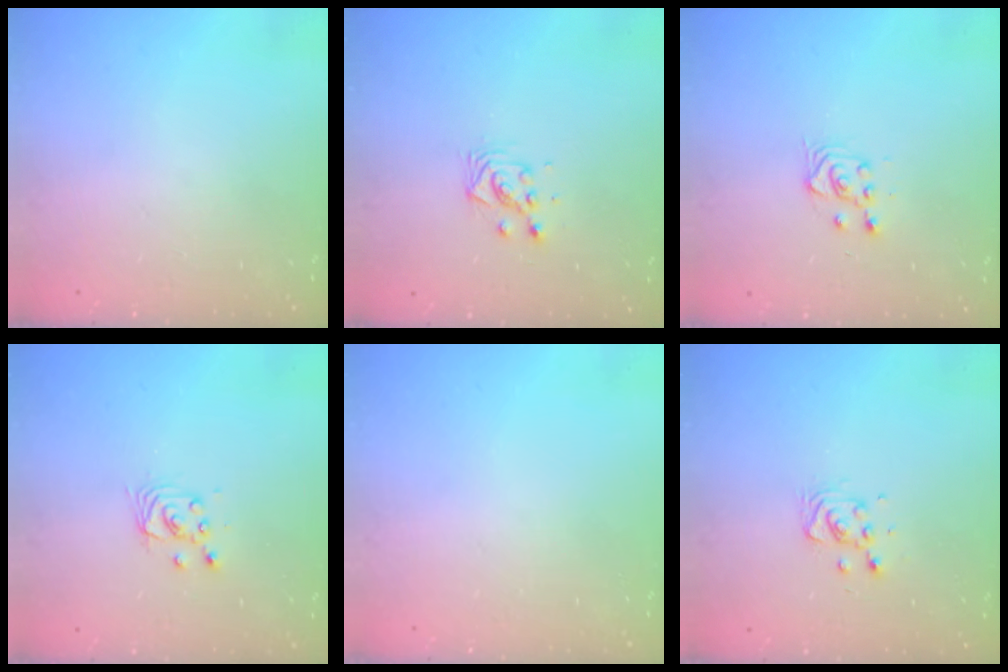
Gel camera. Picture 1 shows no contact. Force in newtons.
{"total": 4.1, "press": 4.1, "slide": 0.2}
{"total": 3.6, "press": 3.3, "slide": 1.4}
{"total": 2.7, "press": 2.7, "slide": 0.2}
{"total": 0.0}
{"total": 6.2, "press": 6.0, "slide": 1.6}